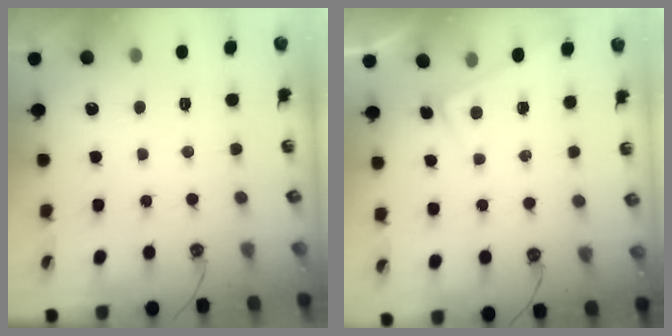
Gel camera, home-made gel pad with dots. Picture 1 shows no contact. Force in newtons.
{"total": 2.6, "press": 2.6, "slide": 0.2}